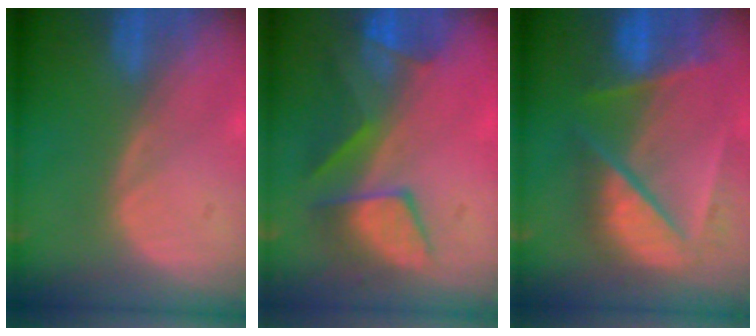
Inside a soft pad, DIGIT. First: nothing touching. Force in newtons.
{"total": 7.6, "press": 7.5, "slide": 1.2}
{"total": 9.8, "press": 8.4, "slide": 4.9}